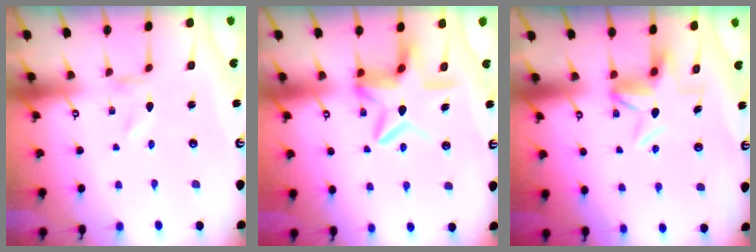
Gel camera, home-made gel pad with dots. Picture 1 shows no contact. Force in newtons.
{"total": 12.3, "press": 12.2, "slide": 1.2}
{"total": 6.7, "press": 6.7, "slide": 0.4}